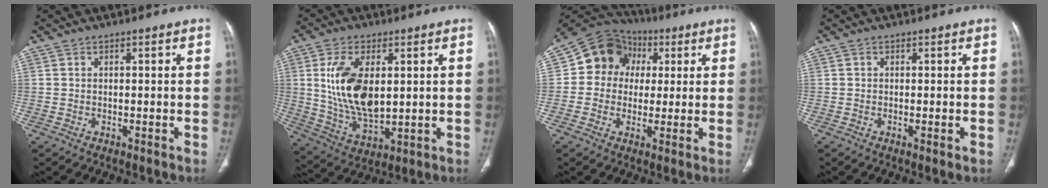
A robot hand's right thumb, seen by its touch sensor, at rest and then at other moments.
{"total": 14.5, "force": [2.5, 7.8, 12.0], "torque": [-0.218, -0.019, 0.059]}
{"total": 12.2, "force": [2.1, 10.6, 5.5], "torque": [-0.066, 0.018, 0.023]}
{"total": 0.9, "force": [-0.2, 0.2, 0.8], "torque": [-0.017, -0.003, -0.002]}